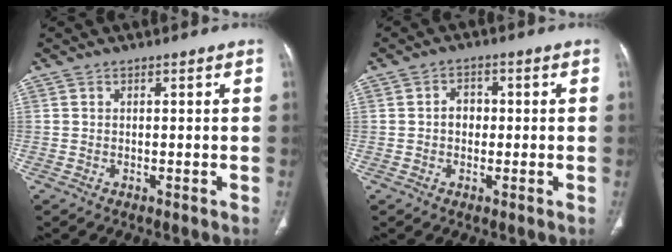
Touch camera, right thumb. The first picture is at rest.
{"total": 3.2, "force": [-0.1, 2.6, 1.8], "torque": [-0.009, 0.007, -0.008]}